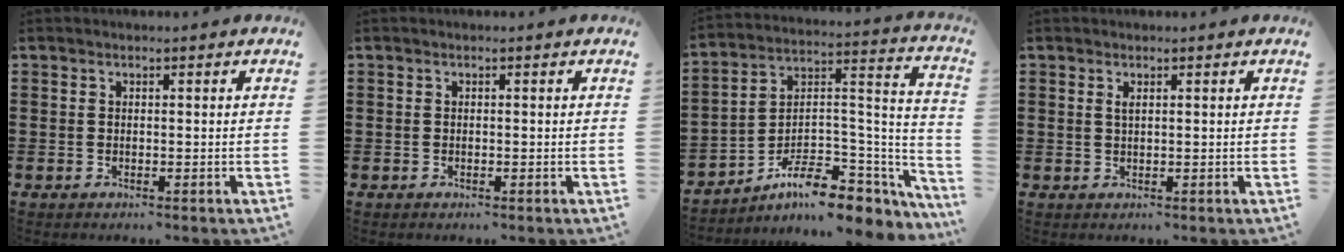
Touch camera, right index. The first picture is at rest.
{"total": 0.0}
{"total": 9.5, "force": [-6.7, 3.7, 5.7], "torque": [-0.104, 0.004, -0.124]}
{"total": 0.9, "force": [0.4, 0.1, 0.7], "torque": [-0.015, 0.001, 0.007]}